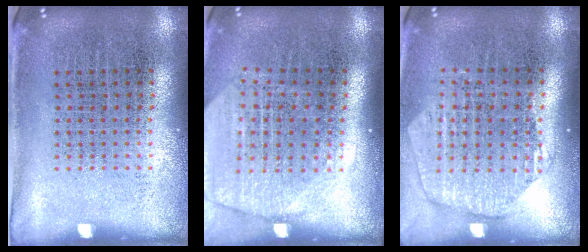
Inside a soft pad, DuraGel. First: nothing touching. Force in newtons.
{"total": 1.9, "press": 1.6, "slide": 1.0}
{"total": 1.6, "press": 1.4, "slide": 0.7}